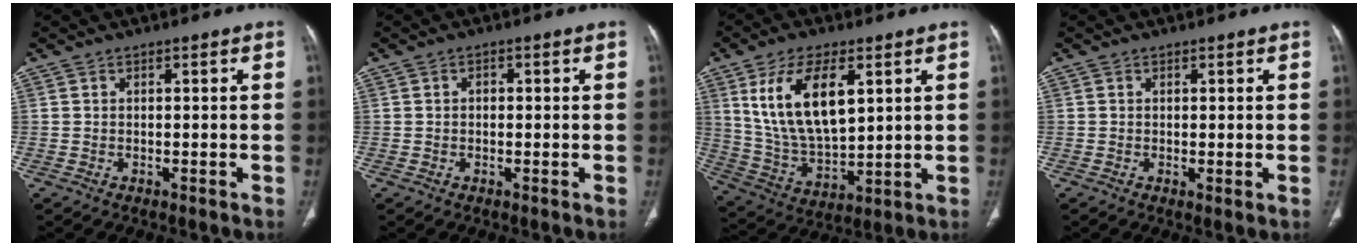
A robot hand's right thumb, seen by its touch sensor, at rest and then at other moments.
{"total": 1.1, "force": [0.2, 0.8, 0.8], "torque": [-0.012, 0.006, 0.001]}
{"total": 16.5, "force": [5.8, 7.9, 13.3], "torque": [-0.242, -0.022, 0.123]}
{"total": 0.9, "force": [0.1, 0.2, 0.9], "torque": [-0.018, -0.006, 0.001]}